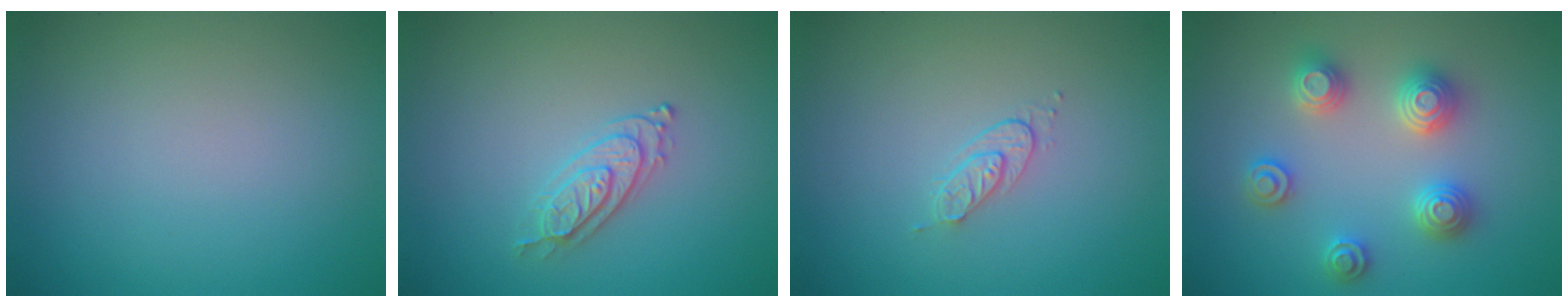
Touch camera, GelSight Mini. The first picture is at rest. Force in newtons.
{"total": 2.2, "press": 2.1, "slide": 0.6}
{"total": 1.5, "press": 0.8, "slide": 1.3}
{"total": 4.4, "press": 4.4, "slide": 0.6}